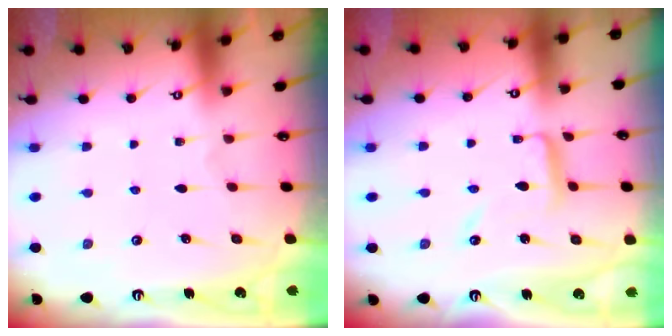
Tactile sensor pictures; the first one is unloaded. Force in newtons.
{"total": 8.8, "press": 8.7, "slide": 0.7}